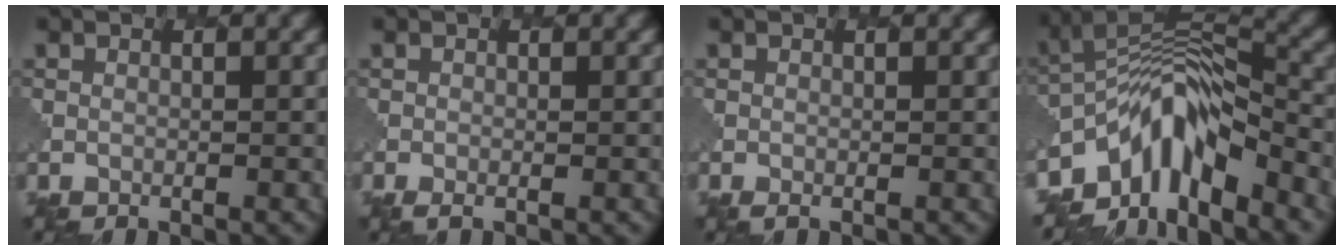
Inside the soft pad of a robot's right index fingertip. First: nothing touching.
{"total": 1.0, "force": [-0.5, 0.3, 0.8], "torque": [-0.017, -0.002, -0.010]}
{"total": 0.7, "force": [-0.3, 0.2, 0.6], "torque": [-0.010, -0.001, -0.006]}
{"total": 8.6, "force": [-5.4, 3.6, 5.7], "torque": [-0.078, 0.004, -0.110]}